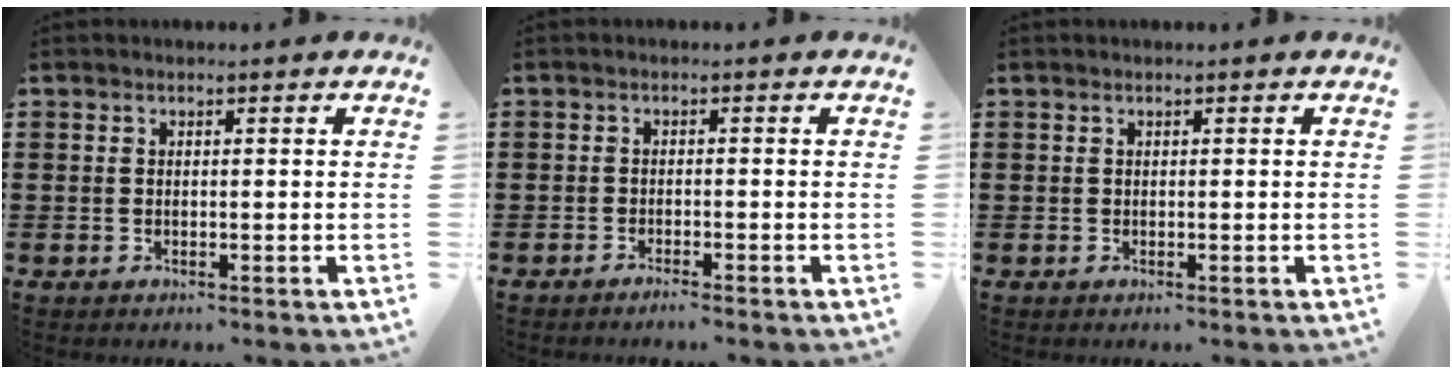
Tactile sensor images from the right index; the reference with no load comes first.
{"total": 1.1, "force": [-1.1, -0.1, 0.2], "torque": [-0.004, 0.002, -0.022]}
{"total": 0.0}